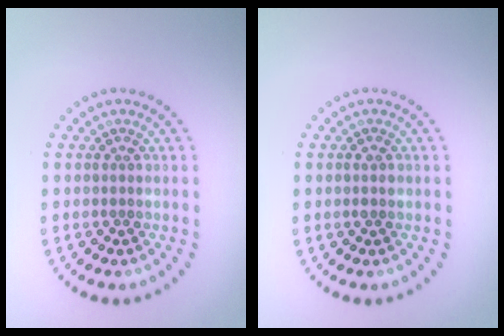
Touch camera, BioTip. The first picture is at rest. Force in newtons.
{"total": 1.1, "press": 1.1, "slide": 0.1}